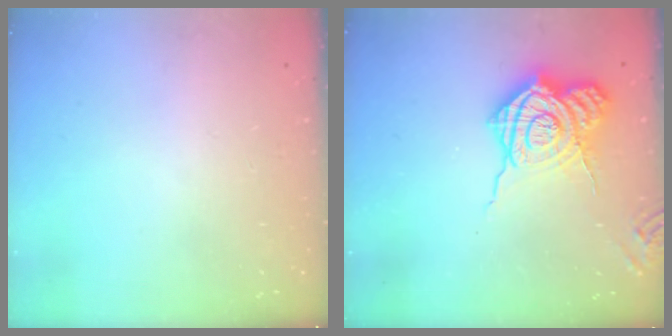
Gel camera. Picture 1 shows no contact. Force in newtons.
{"total": 15.1, "press": 15.0, "slide": 1.2}